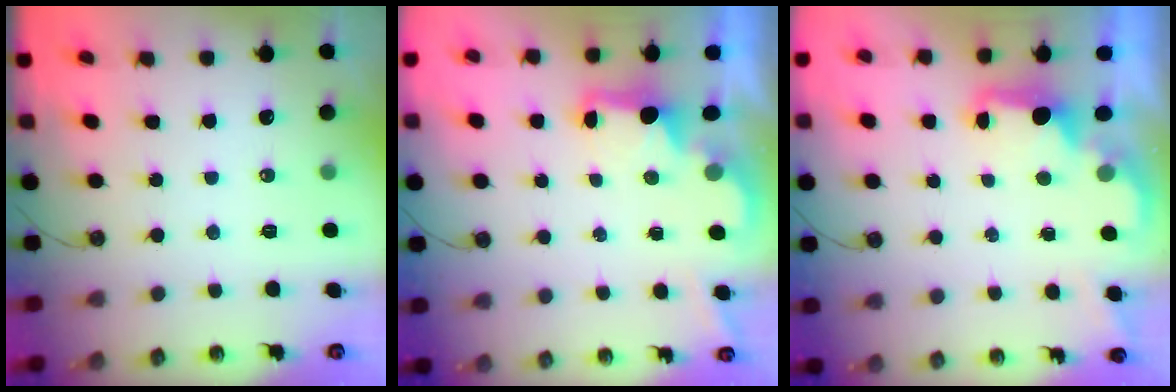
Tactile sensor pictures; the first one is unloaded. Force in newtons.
{"total": 2.2, "press": 2.1, "slide": 0.8}
{"total": 2.1, "press": 2.0, "slide": 0.7}